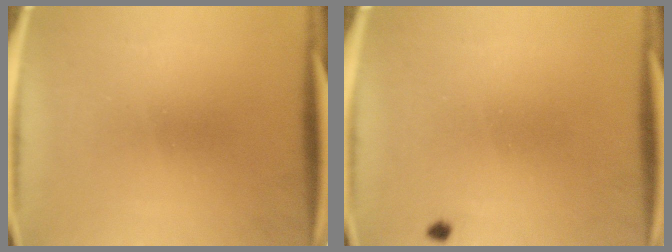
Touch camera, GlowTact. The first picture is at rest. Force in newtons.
{"total": 0.7}